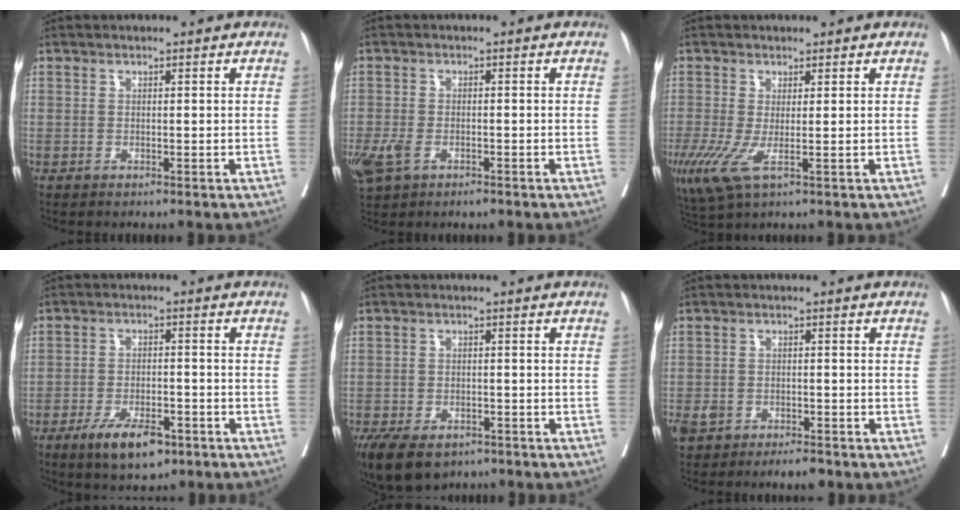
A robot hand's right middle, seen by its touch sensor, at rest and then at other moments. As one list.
[{"total": 4.9, "force": [-2.5, 2.6, 3.3], "torque": [-0.072, -0.008, -0.041]}, {"total": 5.9, "force": [-1.6, 1.5, 5.5], "torque": [-0.127, -0.018, -0.024]}, {"total": 7.7, "force": [-4.7, 2.9, 5.4], "torque": [-0.094, -0.005, -0.072]}, {"total": 8.8, "force": [-6.0, 4.6, 4.5], "torque": [-0.078, -0.006, -0.093]}, {"total": 4.5, "force": [-3.0, 2.1, 2.6], "torque": [-0.043, 0.003, -0.043]}]